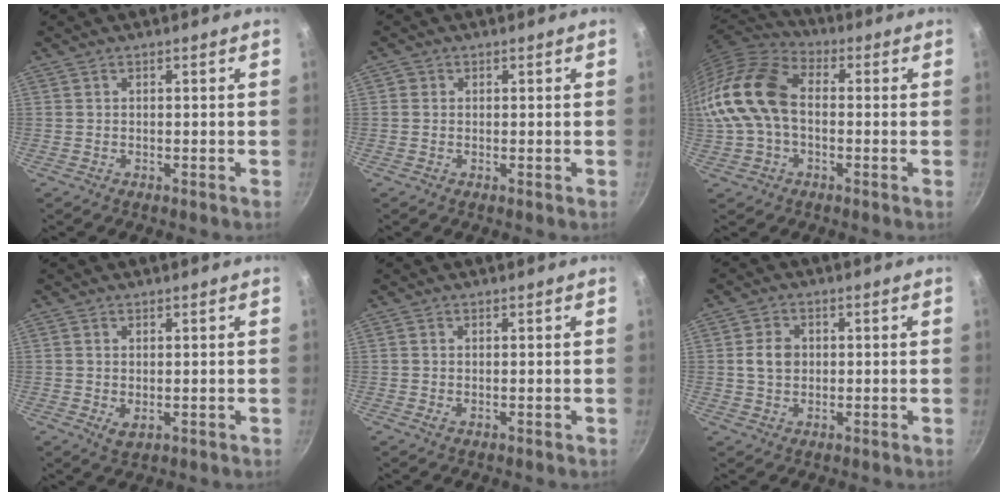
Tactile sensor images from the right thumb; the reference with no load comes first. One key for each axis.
{"total": 1.1, "fx": 0.1, "fy": 1.1, "fz": 0.3, "tx": -0.001, "ty": 0.000, "tz": -0.002}
{"total": 17.1, "fx": -0.6, "fy": 11.6, "fz": 12.5, "tx": -0.244, "ty": 0.043, "tz": -0.025}
{"total": 2.6, "fx": 0.2, "fy": 1.6, "fz": 2.0, "tx": -0.034, "ty": -0.007, "tz": 0.007}
{"total": 0.7, "fx": 0.2, "fy": 0.4, "fz": 0.6, "tx": -0.010, "ty": -0.002, "tz": 0.001}
{"total": 4.9, "fx": 0.5, "fy": 3.9, "fz": 2.9, "tx": -0.040, "ty": 0.005, "tz": 0.005}